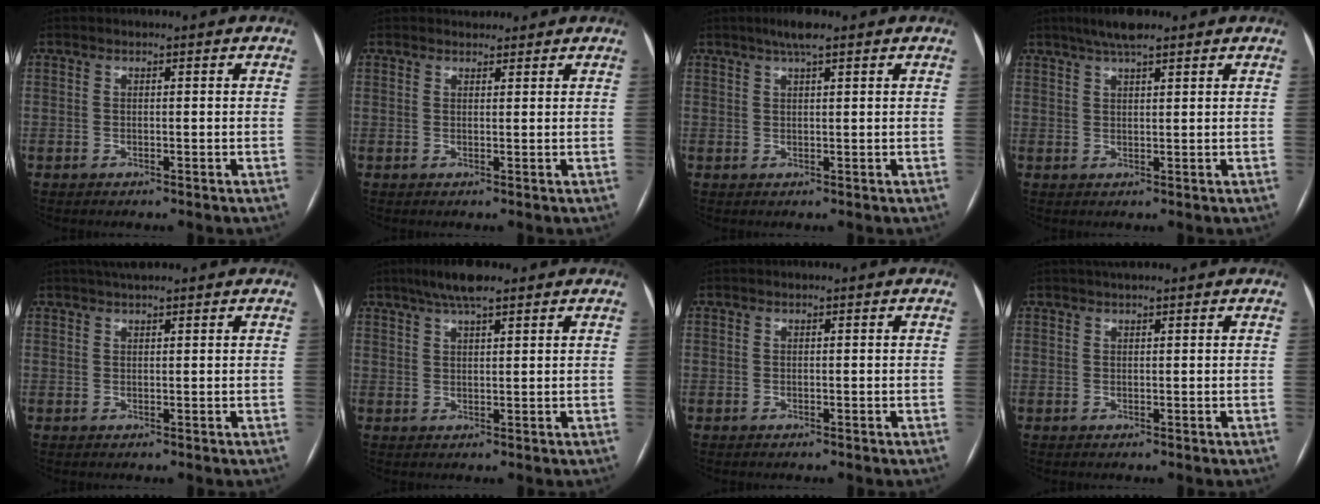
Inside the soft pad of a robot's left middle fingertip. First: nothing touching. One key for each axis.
{"total": 2.2, "fx": 2.0, "fy": 1.0, "fz": 0.2, "tx": -0.002, "ty": 0.013, "tz": 0.030}
{"total": 3.6, "fx": 2.5, "fy": 0.3, "fz": 2.6, "tx": -0.048, "ty": 0.011, "tz": 0.042}
{"total": 5.4, "fx": 4.1, "fy": 0.8, "fz": 3.4, "tx": -0.062, "ty": 0.019, "tz": 0.071}
{"total": 3.9, "fx": 3.2, "fy": 0.6, "fz": 2.1, "tx": -0.032, "ty": 0.026, "tz": 0.054}
{"total": 6.1, "fx": 4.5, "fy": 0.9, "fz": 4.0, "tx": -0.072, "ty": 0.020, "tz": 0.077}
{"total": 0.0}
{"total": 3.3, "fx": 2.7, "fy": 0.5, "fz": 1.8, "tx": -0.025, "ty": 0.026, "tz": 0.044}